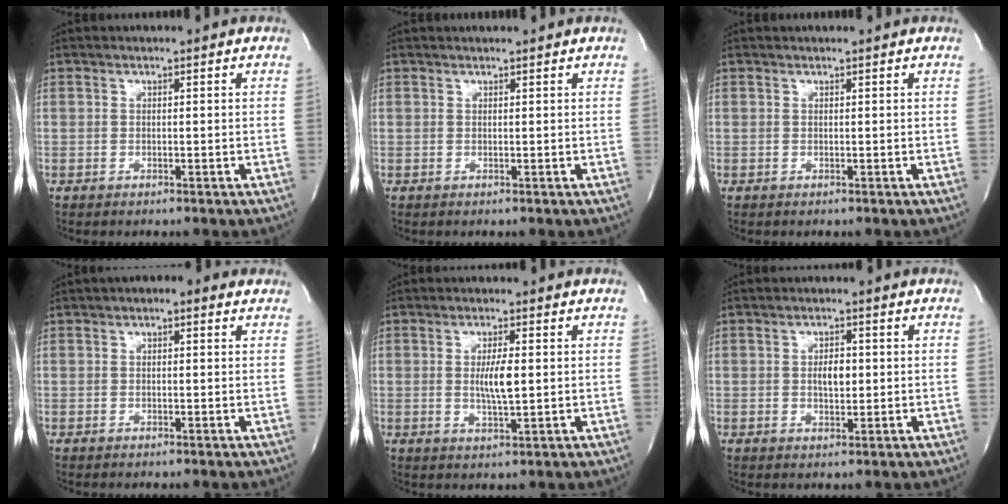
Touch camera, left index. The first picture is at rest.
{"total": 1.0, "force": [0.9, -0.1, 0.3], "torque": [-0.004, 0.007, 0.012]}
{"total": 0.0}
{"total": 2.1, "force": [0.5, 1.2, 1.6], "torque": [-0.028, 0.014, 0.003]}
{"total": 4.5, "force": [0.1, 0.7, 4.4], "torque": [-0.083, -0.006, 0.002]}
{"total": 3.2, "force": [0.0, 1.5, 2.8], "torque": [-0.049, -0.001, 0.002]}